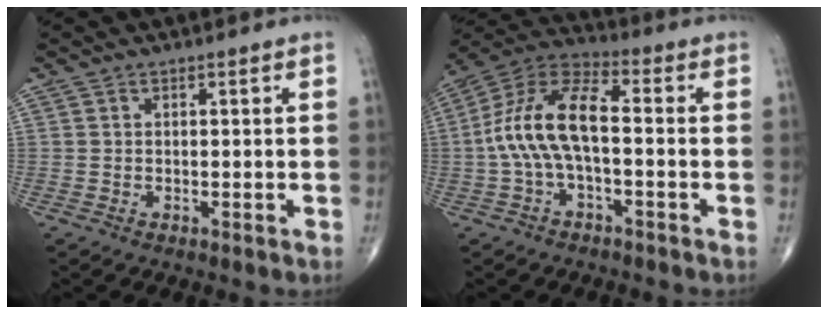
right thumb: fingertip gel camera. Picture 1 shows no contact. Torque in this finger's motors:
{"motor_torque": [0.35, 0.30, 1.38, -0.32, 0.45]}